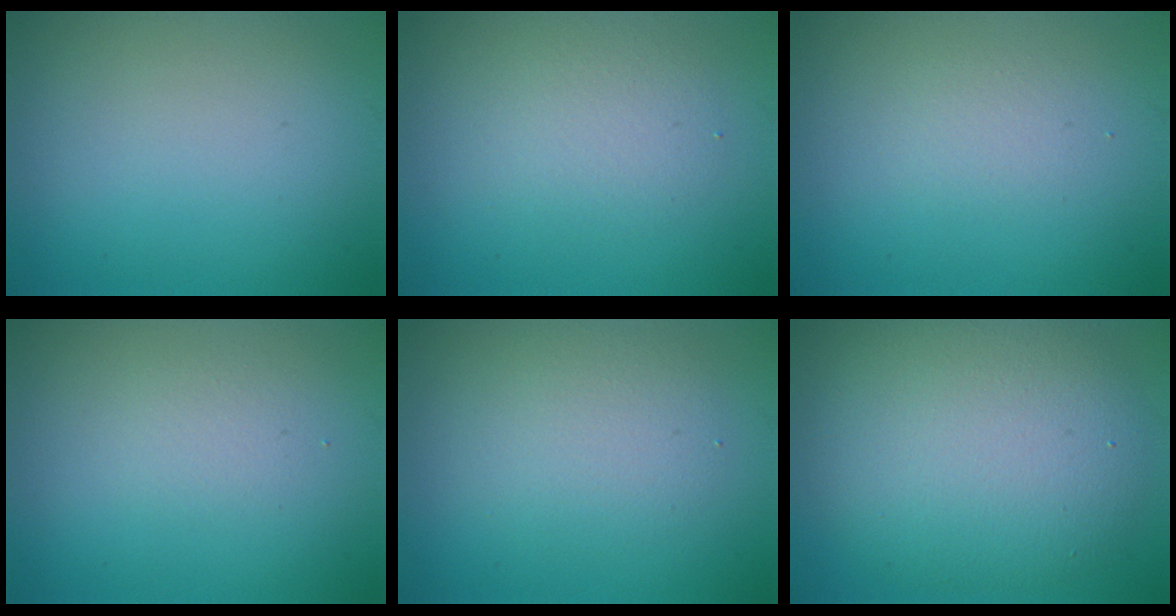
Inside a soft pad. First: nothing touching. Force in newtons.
{"total": 2.5, "press": 2.5, "slide": 0.2}
{"total": 1.2, "press": 1.2, "slide": 0.0}
{"total": 1.3, "press": 1.3, "slide": 0.1}
{"total": 2.9, "press": 2.9, "slide": 0.2}
{"total": 8.8, "press": 8.8, "slide": 0.7}